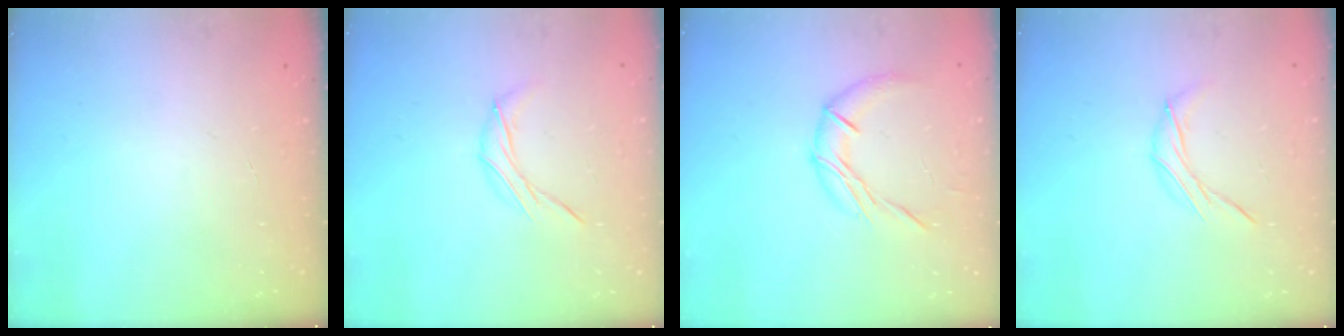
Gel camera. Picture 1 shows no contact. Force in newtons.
{"total": 6.4, "press": 6.4, "slide": 0.3}
{"total": 10.1, "press": 10.1, "slide": 0.2}
{"total": 6.4, "press": 6.4, "slide": 0.3}